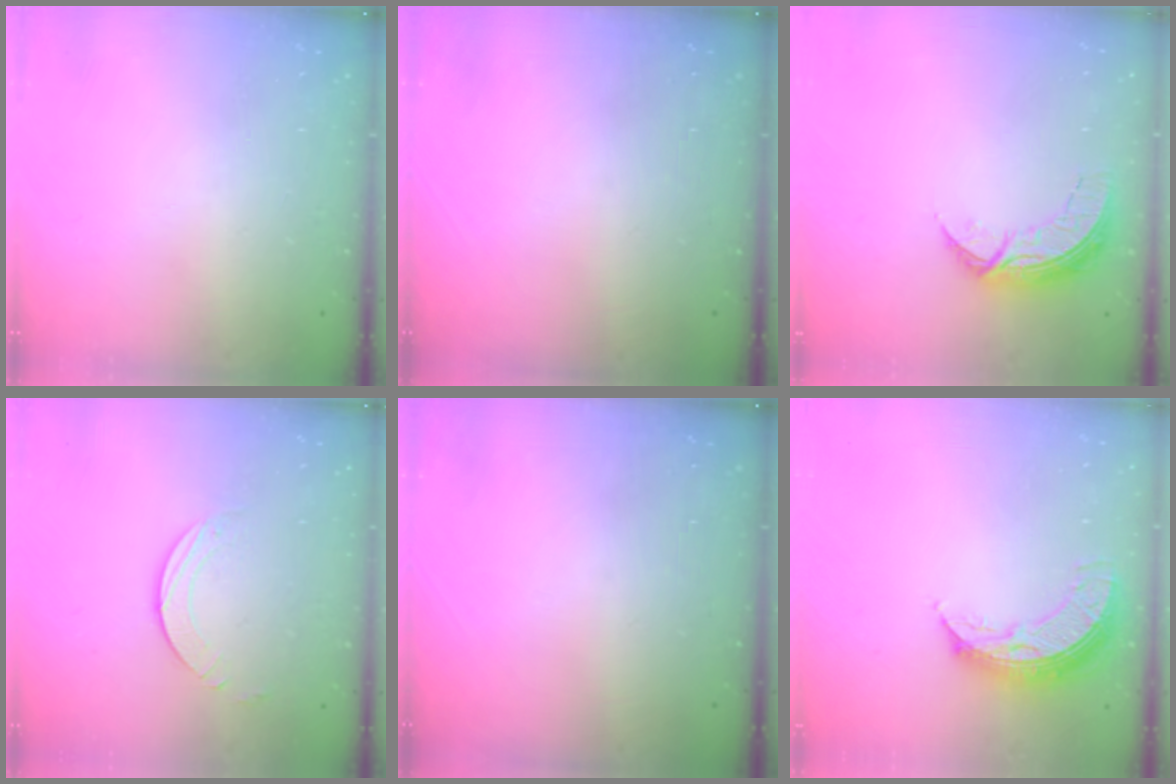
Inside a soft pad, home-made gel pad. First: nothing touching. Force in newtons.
{"total": 0.0}
{"total": 8.8, "press": 8.8, "slide": 0.6}
{"total": 2.7, "press": 2.7, "slide": 0.2}
{"total": 0.0}
{"total": 8.7, "press": 8.6, "slide": 0.9}